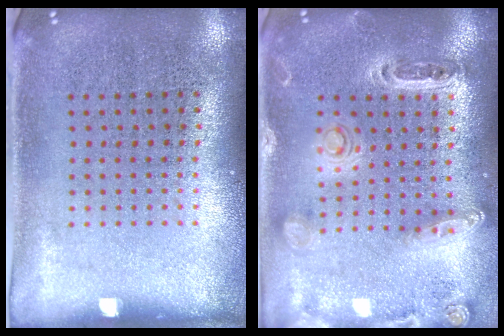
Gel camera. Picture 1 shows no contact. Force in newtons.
{"total": 1.2, "press": 1.2, "slide": 0.3}